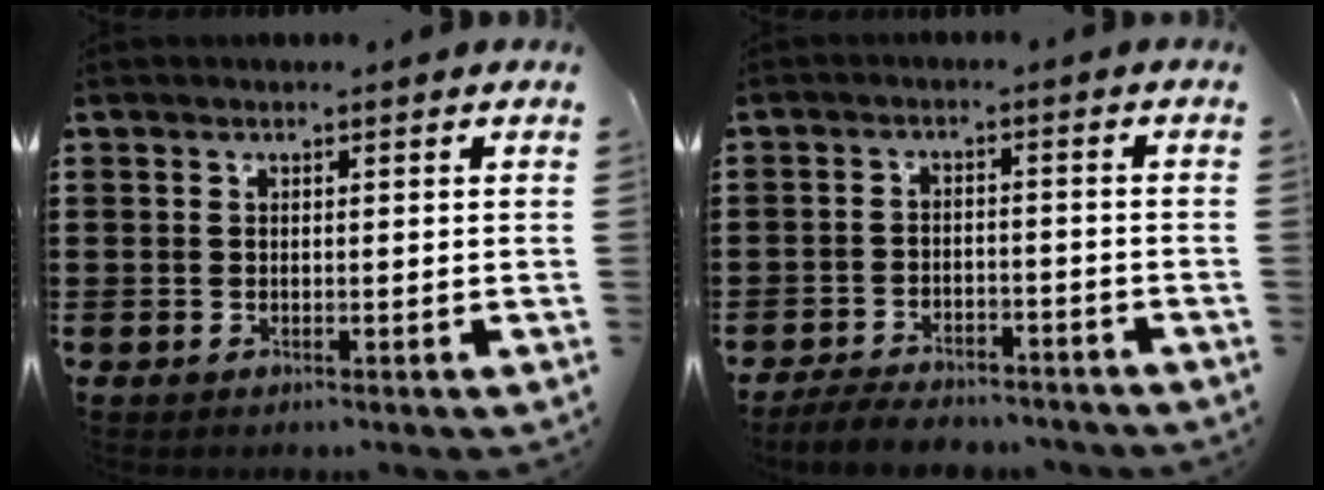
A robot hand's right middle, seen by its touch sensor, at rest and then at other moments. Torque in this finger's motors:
{"motor_torque": [2.02, -0.11, 0.10, 0.03]}